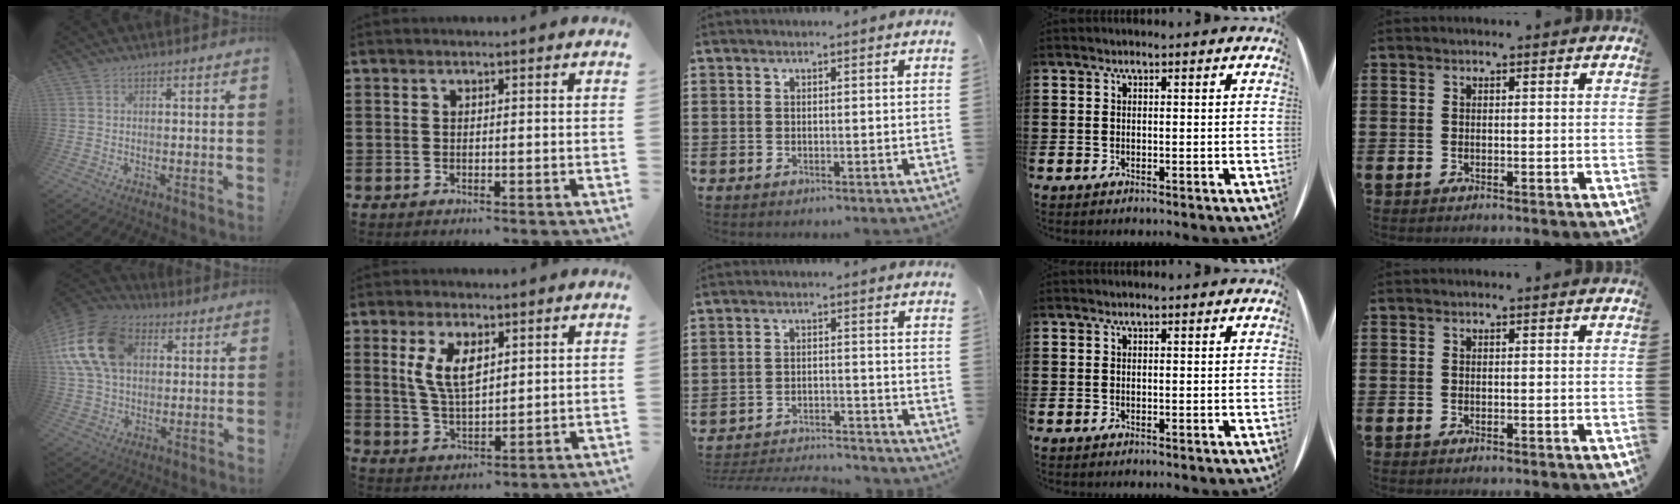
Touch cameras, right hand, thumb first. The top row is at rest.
{"thumb": {"total": 19.4, "force": [5.5, 14.1, 12.2], "torque": [-0.230, -0.001, 0.108]}, "index": {"total": 6.4, "force": [2.4, 2.7, 5.3], "torque": [-0.111, 0.005, 0.042]}, "middle": {"total": 3.9, "force": [-3.8, 0.4, 0.4], "torque": [-0.019, 0.001, -0.083]}}